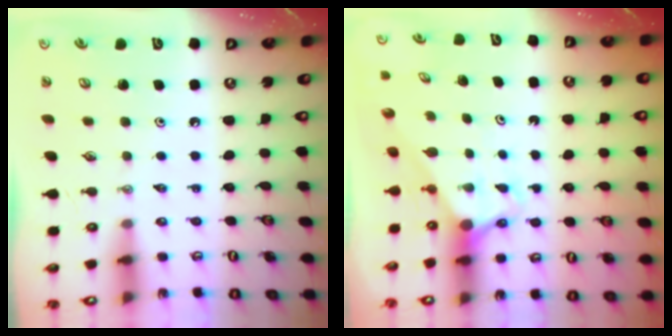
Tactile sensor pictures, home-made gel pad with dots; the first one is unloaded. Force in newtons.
{"total": 2.9, "press": 2.9, "slide": 0.0}